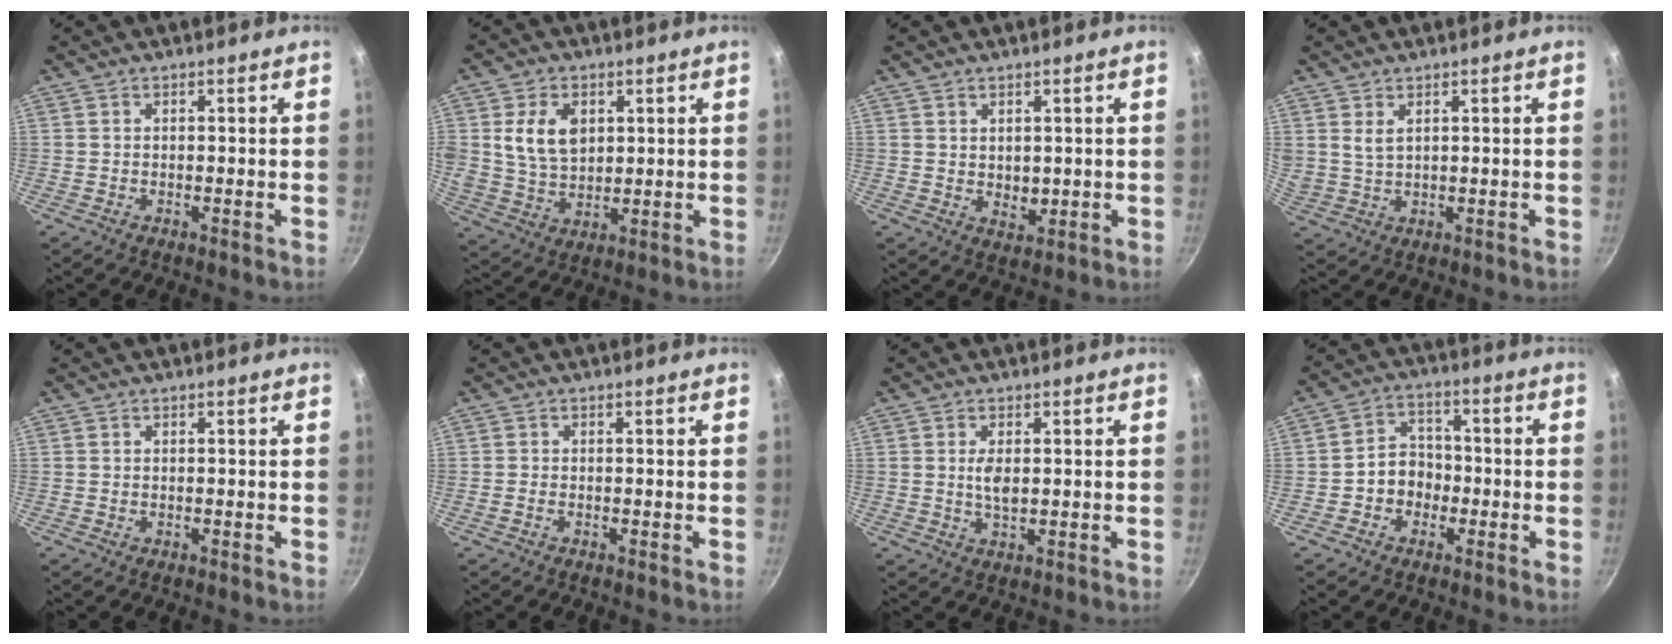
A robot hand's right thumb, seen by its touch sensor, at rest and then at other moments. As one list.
[{"total": 10.0, "force": [2.7, 7.0, 6.7], "torque": [-0.109, -0.016, 0.054]}, {"total": 3.0, "force": [1.0, 2.1, 1.9], "torque": [-0.020, -0.010, 0.024]}, {"total": 3.1, "force": [1.6, 1.6, 2.1], "torque": [-0.038, -0.007, 0.037]}, {"total": 0.0}, {"total": 0.9, "force": [-0.5, 0.5, 0.5], "torque": [-0.012, 0.004, -0.013]}, {"total": 3.3, "force": [0.4, 1.6, 2.8], "torque": [-0.051, -0.003, 0.009]}, {"total": 6.5, "force": [-1.9, 5.4, 3.0], "torque": [-0.007, 0.029, -0.036]}]